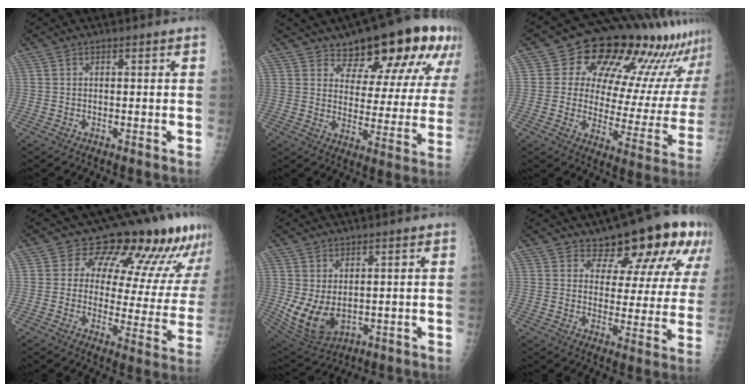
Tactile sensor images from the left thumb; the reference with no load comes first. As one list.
[{"total": 19.8, "force": [13.1, 8.6, 12.1], "torque": [-0.120, -0.059, 0.173]}, {"total": 21.8, "force": [15.7, 9.4, 11.8], "torque": [-0.114, -0.078, 0.202]}, {"total": 17.7, "force": [13.0, 8.2, 8.7], "torque": [-0.048, -0.074, 0.144]}, {"total": 8.7, "force": [0.5, 5.6, 6.7], "torque": [-0.123, -0.019, 0.033]}, {"total": 16.0, "force": [11.1, 7.5, 8.7], "torque": [-0.062, -0.060, 0.133]}]